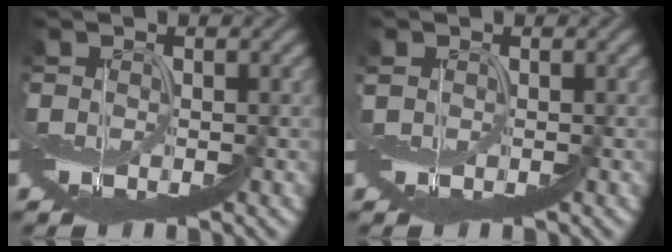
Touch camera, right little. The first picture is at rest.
{"total": 0.5, "force": [0.5, 0.2, 0.1], "torque": [-0.011, -0.001, 0.010]}